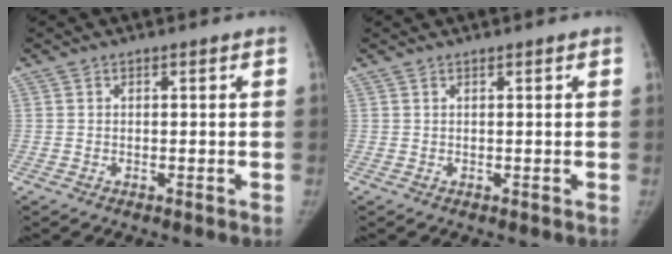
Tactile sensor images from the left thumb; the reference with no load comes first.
{"total": 0.0}